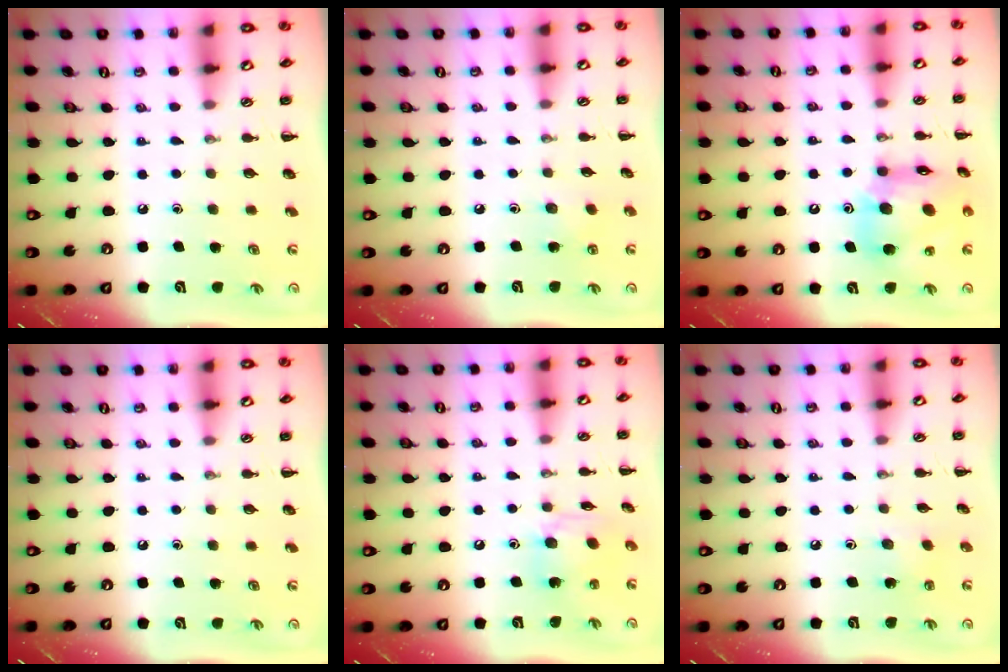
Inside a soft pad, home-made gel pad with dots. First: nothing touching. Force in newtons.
{"total": 3.4, "press": 3.3, "slide": 1.0}
{"total": 15.7, "press": 15.3, "slide": 3.4}
{"total": 0.0}
{"total": 8.4, "press": 8.4, "slide": 0.7}
{"total": 1.5, "press": 1.4, "slide": 0.6}